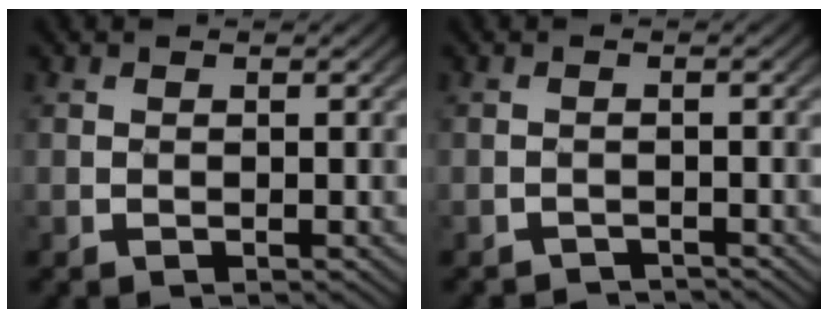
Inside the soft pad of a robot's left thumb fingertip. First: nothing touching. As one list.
[{"total": 1.7, "force": [-1.7, 0.2, 0.1], "torque": [0.003, 0.001, -0.030]}]